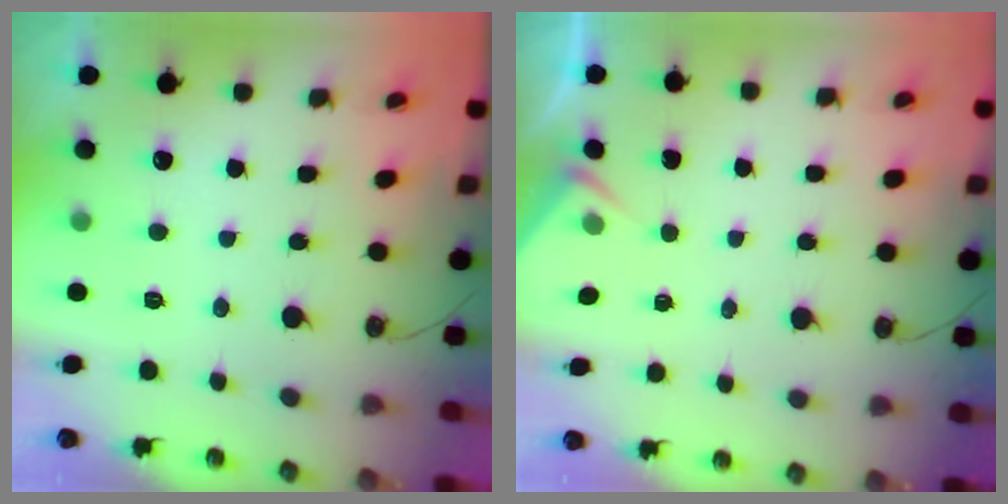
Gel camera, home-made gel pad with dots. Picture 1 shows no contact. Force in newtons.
{"total": 3.0, "press": 3.0, "slide": 0.5}